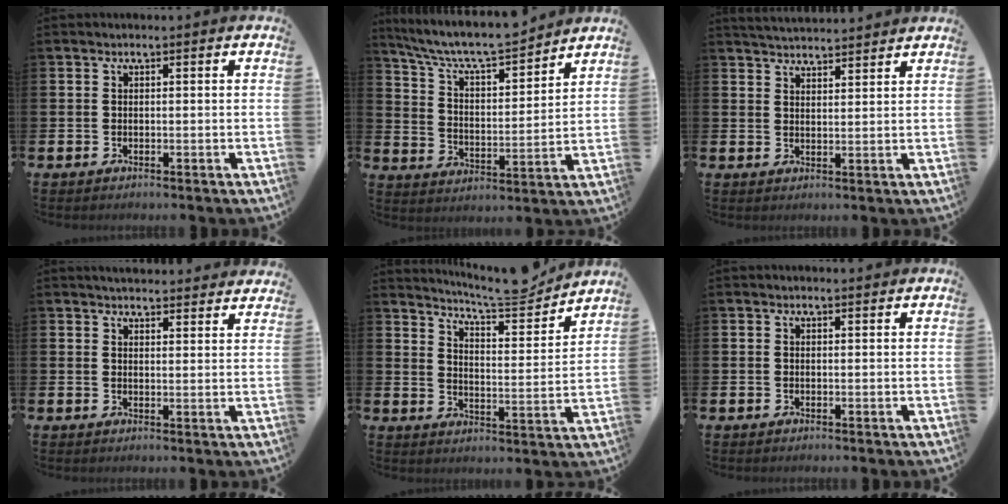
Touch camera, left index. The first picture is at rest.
{"total": 8.2, "force": [7.8, 1.1, 2.5], "torque": [-0.086, -0.055, 0.136]}
{"total": 3.8, "force": [3.8, 0.0, 0.0], "torque": [-0.017, -0.016, 0.071]}
{"total": 3.7, "force": [3.7, 0.3, 0.1], "torque": [-0.009, -0.020, 0.069]}
{"total": 7.3, "force": [7.0, 0.4, 2.0], "torque": [-0.053, -0.050, 0.119]}
{"total": 0.5, "force": [0.5, 0.0, 0.1], "torque": [0.006, -0.004, 0.008]}